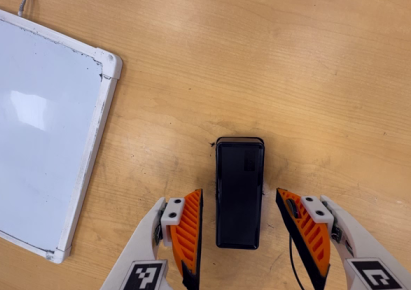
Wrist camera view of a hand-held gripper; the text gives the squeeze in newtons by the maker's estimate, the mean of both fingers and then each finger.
{"total": 0.0}